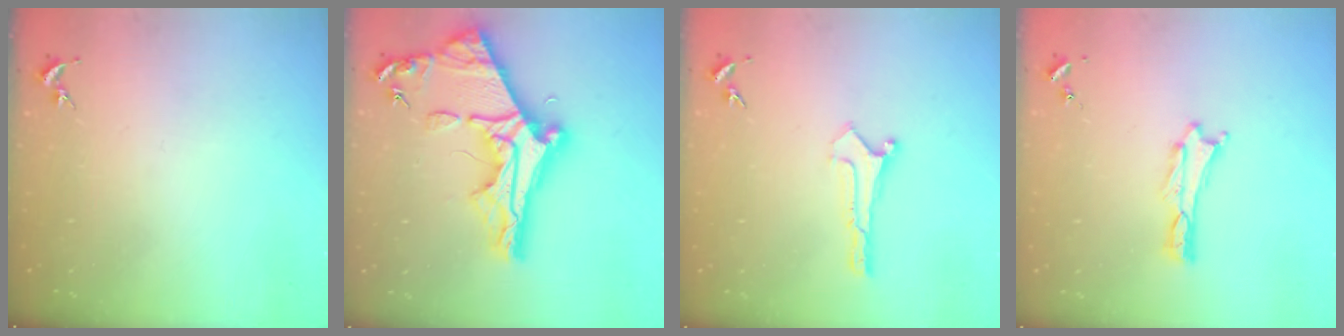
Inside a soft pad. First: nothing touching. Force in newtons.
{"total": 11.4, "press": 11.3, "slide": 1.0}
{"total": 0.0}
{"total": 0.0}